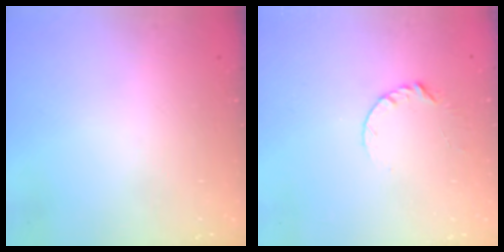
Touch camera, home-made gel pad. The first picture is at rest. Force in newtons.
{"total": 4.6, "press": 4.6, "slide": 0.5}